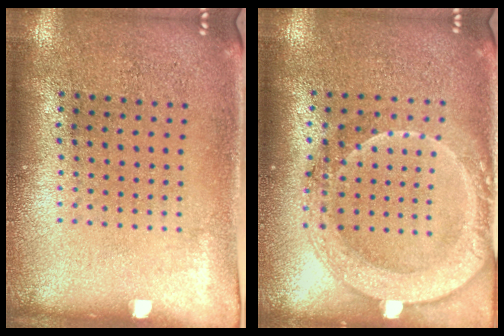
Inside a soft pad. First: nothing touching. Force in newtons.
{"total": 2.0, "press": 1.8, "slide": 0.9}